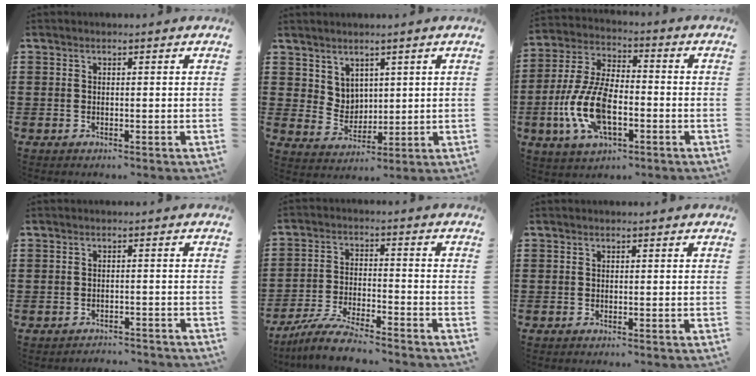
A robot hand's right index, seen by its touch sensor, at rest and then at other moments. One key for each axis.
{"total": 4.4, "fx": 3.2, "fy": 2.9, "fz": 0.5, "tx": -0.027, "ty": 0.000, "tz": 0.063}
{"total": 11.3, "fx": -3.3, "fy": 5.5, "fz": 9.3, "tx": -0.223, "ty": -0.008, "tz": -0.066}
{"total": 2.0, "fx": -2.0, "fy": 0.1, "fz": -0.2, "tx": -0.004, "ty": 0.001, "tz": -0.044}
{"total": 6.5, "fx": -6.2, "fy": 0.4, "fz": 2.2, "tx": -0.052, "ty": -0.001, "tz": -0.120}
{"total": 0.0}